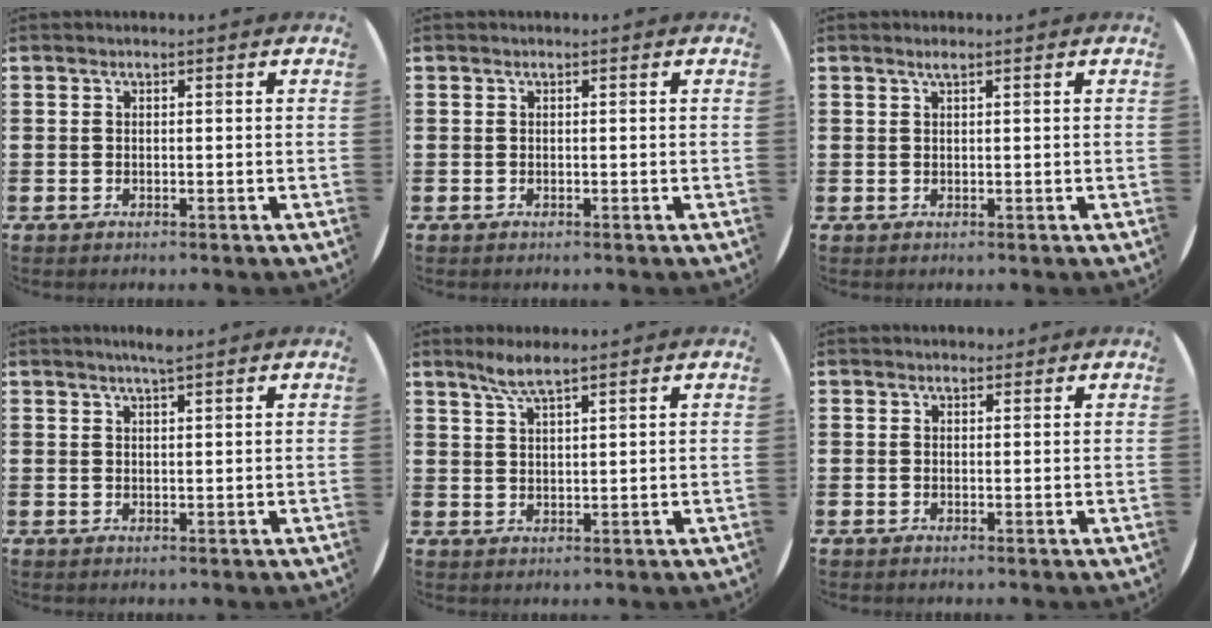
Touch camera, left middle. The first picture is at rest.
{"total": 0.0}
{"total": 0.8, "force": [0.6, 0.0, 0.5], "torque": [-0.008, 0.001, 0.010]}
{"total": 2.2, "force": [2.0, -0.2, 0.9], "torque": [-0.017, 0.001, 0.035]}
{"total": 3.4, "force": [2.8, 0.3, 2.0], "torque": [-0.044, 0.003, 0.050]}
{"total": 0.8, "force": [0.7, 0.4, 0.0], "torque": [0.008, 0.000, 0.012]}